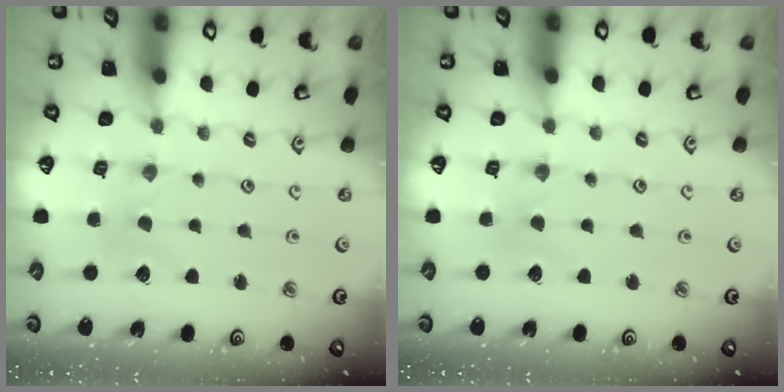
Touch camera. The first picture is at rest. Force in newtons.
{"total": 1.5, "press": 1.5, "slide": 0.3}